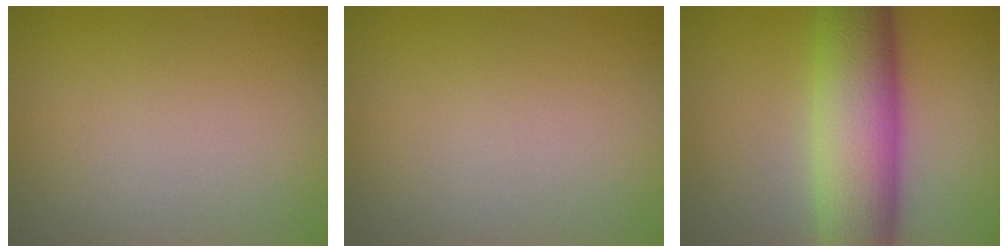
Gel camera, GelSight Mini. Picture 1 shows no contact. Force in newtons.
{"total": 0.0}
{"total": 10.1, "press": 10.1, "slide": 0.2}